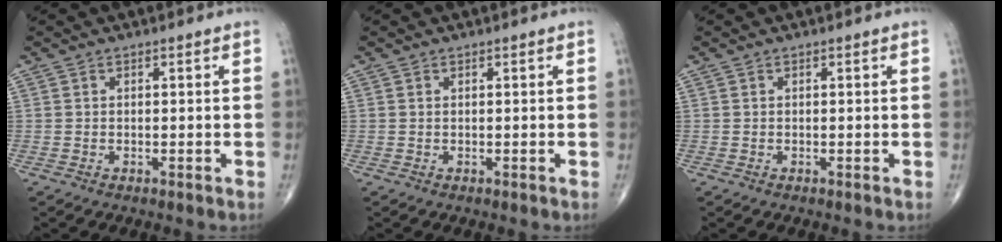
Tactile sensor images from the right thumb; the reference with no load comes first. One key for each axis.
{"total": 0.0}
{"total": 0.0}